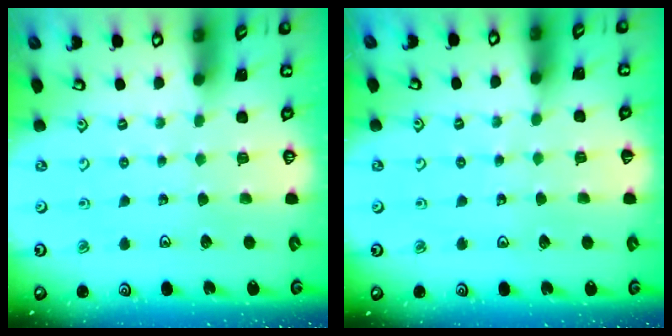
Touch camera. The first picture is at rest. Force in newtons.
{"total": 2.0, "press": 2.0, "slide": 0.2}